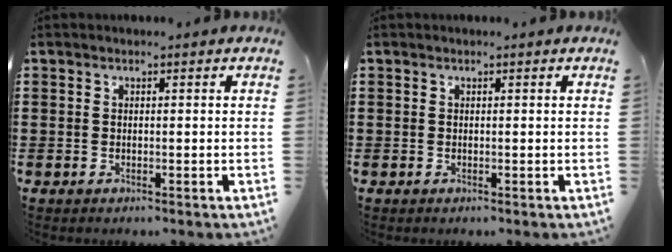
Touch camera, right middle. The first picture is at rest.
{"total": 0.0}